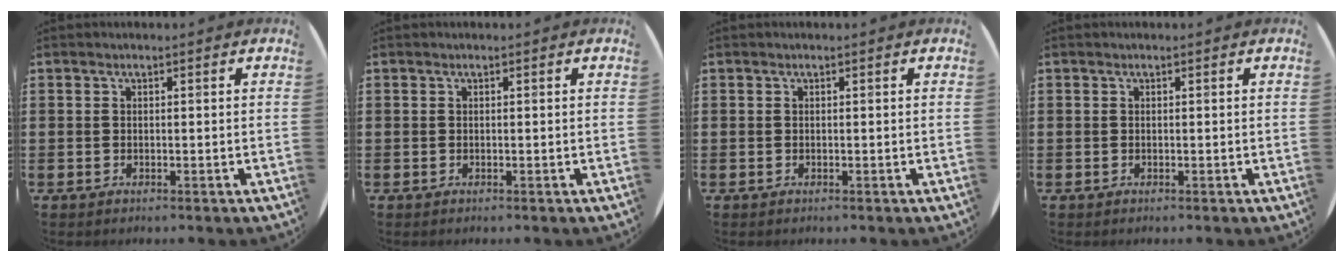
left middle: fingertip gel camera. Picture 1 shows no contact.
{"total": 0.0}
{"total": 0.0}
{"total": 0.0}